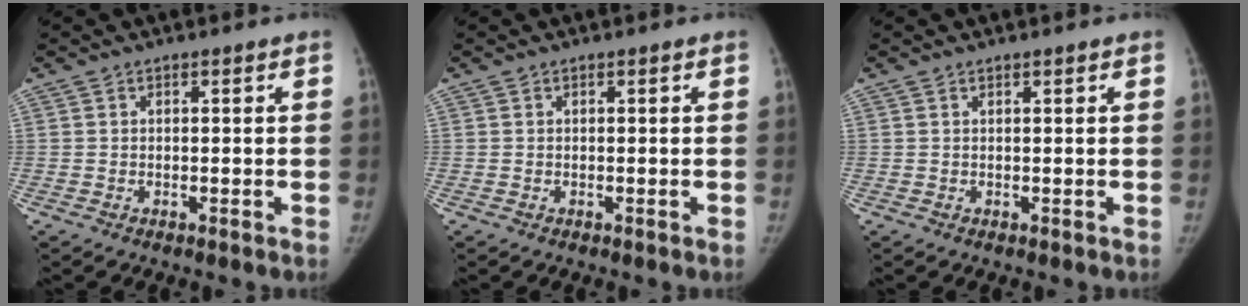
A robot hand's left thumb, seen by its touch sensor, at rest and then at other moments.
{"total": 0.0}
{"total": 0.5, "force": [0.4, 0.0, 0.2], "torque": [-0.007, -0.003, 0.009]}